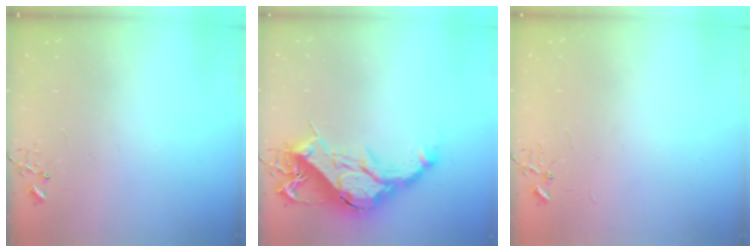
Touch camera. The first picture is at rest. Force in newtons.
{"total": 19.8, "press": 19.8, "slide": 1.2}
{"total": 1.8, "press": 1.8, "slide": 0.2}